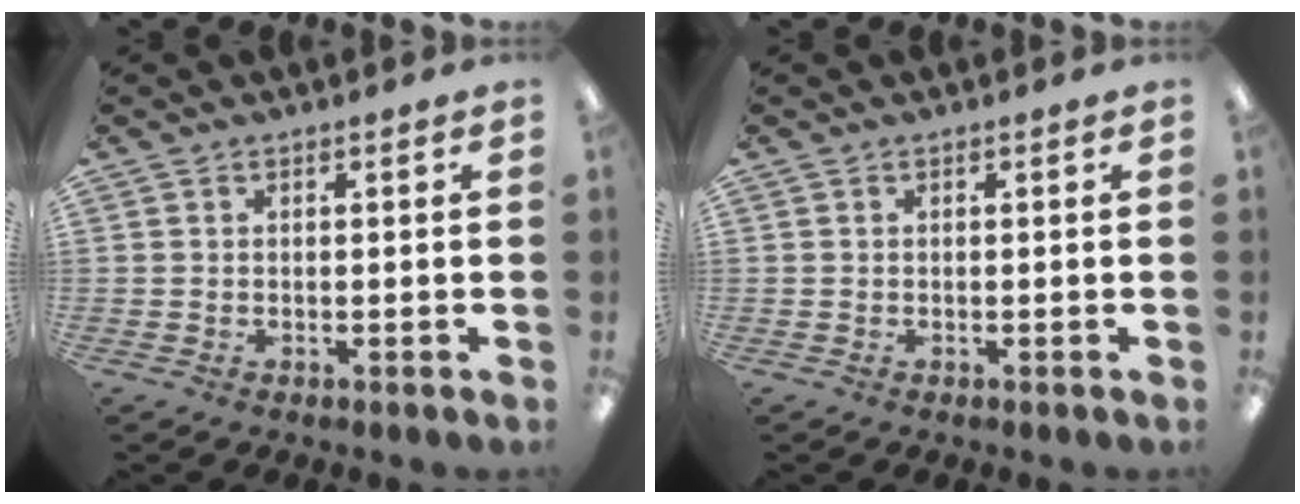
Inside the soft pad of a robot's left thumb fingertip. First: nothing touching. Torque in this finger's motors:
{"motor_torque": [0.01, 0.01, 0.00, 0.00, 0.00]}